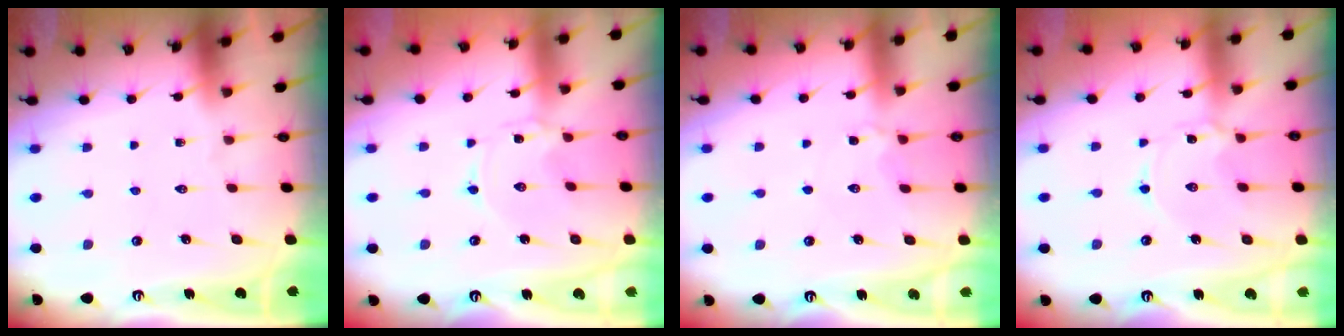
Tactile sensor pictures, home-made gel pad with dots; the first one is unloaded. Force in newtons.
{"total": 0.0}
{"total": 2.9, "press": 2.9, "slide": 0.5}
{"total": 3.5, "press": 3.5, "slide": 0.1}